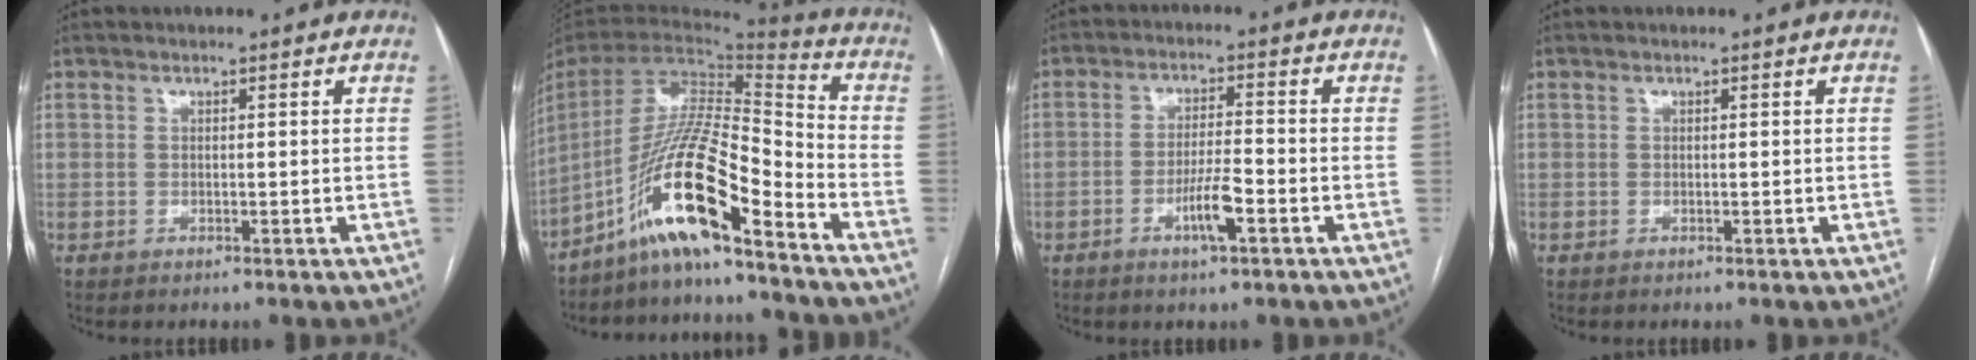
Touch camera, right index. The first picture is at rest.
{"total": 16.1, "force": [-10.7, 1.5, 12.0], "torque": [-0.230, 0.004, -0.195]}
{"total": 5.5, "force": [-2.5, 0.6, 4.8], "torque": [-0.091, -0.004, -0.046]}
{"total": 0.0}